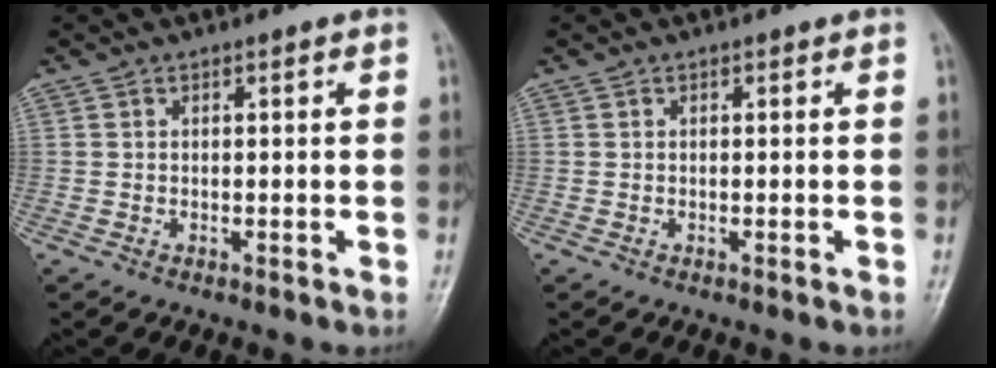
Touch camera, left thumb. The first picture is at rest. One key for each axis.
{"total": 0.0}